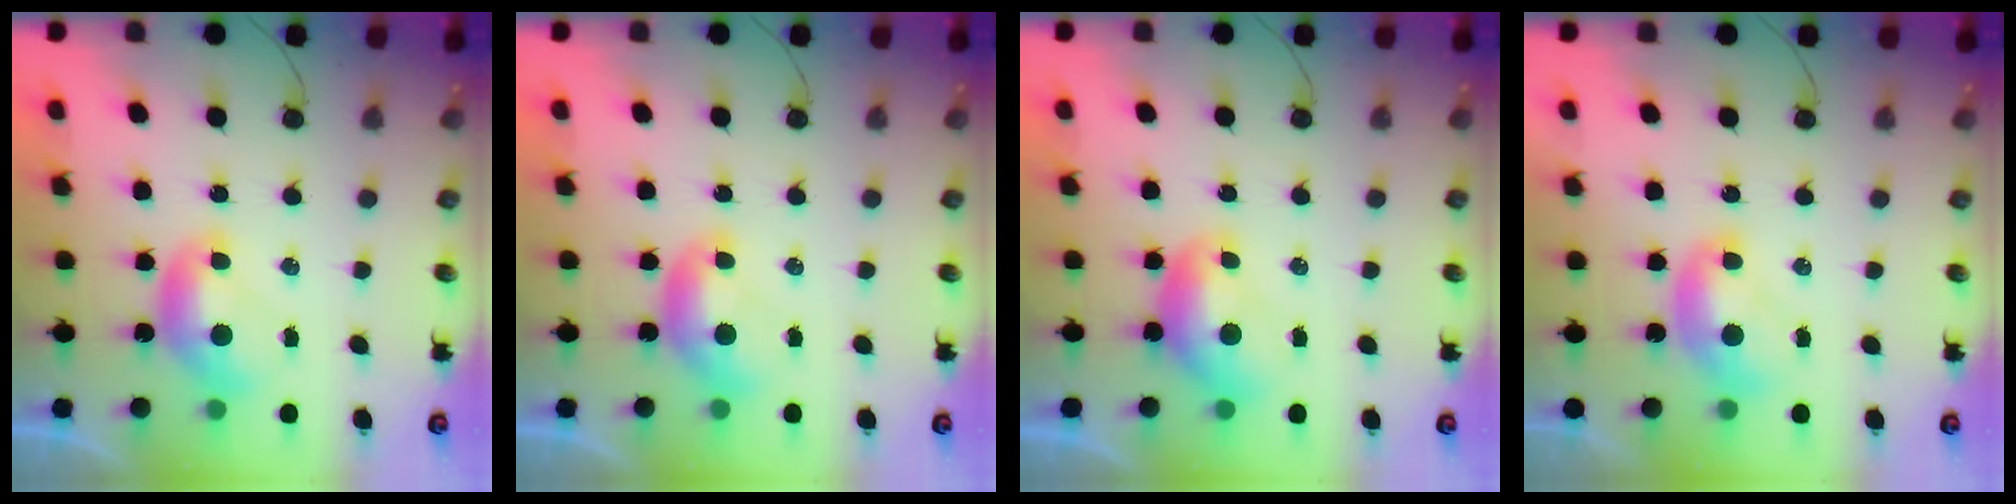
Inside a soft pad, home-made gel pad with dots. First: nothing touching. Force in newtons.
{"total": 0.0}
{"total": 1.0, "press": 0.7, "slide": 0.7}
{"total": 1.2, "press": 1.2, "slide": 0.0}